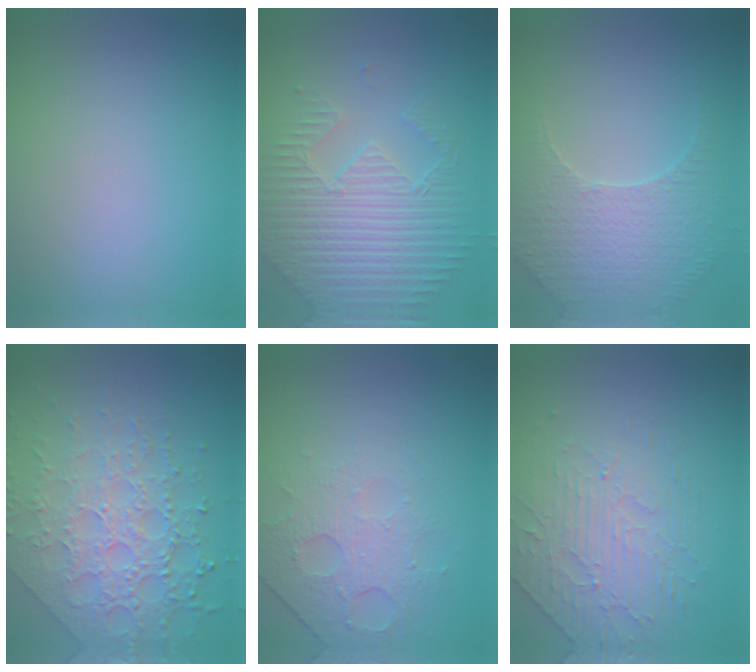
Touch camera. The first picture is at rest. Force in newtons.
{"total": 5.0, "press": 4.6, "slide": 1.9}
{"total": 3.9, "press": 3.6, "slide": 1.4}
{"total": 7.7, "press": 5.4, "slide": 5.5}
{"total": 4.6, "press": 3.0, "slide": 3.4}
{"total": 4.6, "press": 3.3, "slide": 3.1}